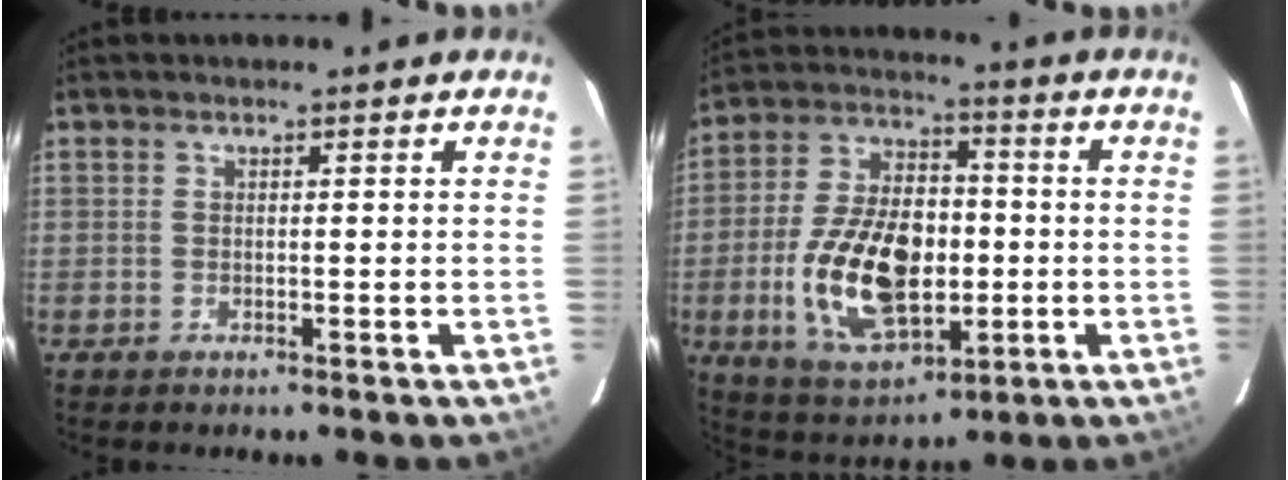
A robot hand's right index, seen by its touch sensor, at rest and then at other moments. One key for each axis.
{"total": 18.8, "fx": -3.5, "fy": 10.9, "fz": 14.9, "tx": -0.304, "ty": 0.008, "tz": -0.044}